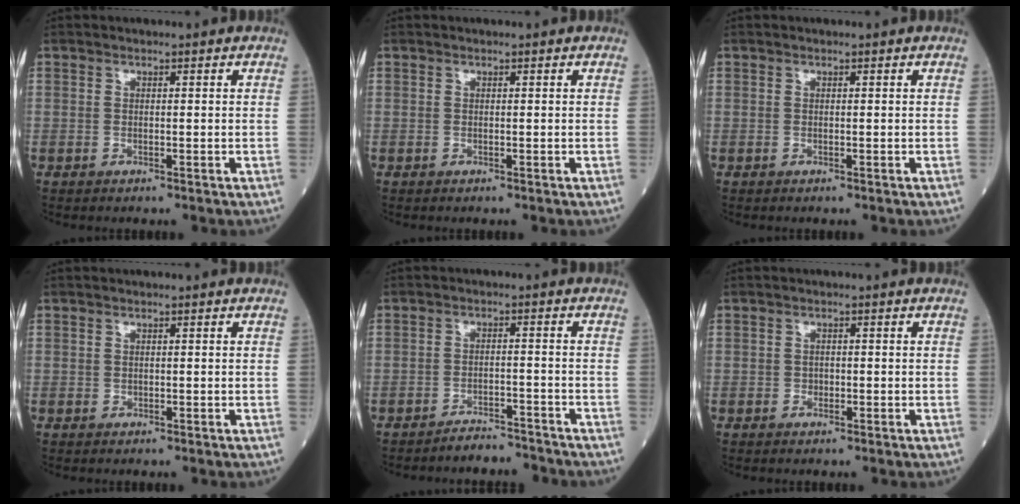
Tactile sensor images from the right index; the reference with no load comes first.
{"total": 0.0}
{"total": 0.0}
{"total": 0.0}
{"total": 4.3, "force": [-4.2, 0.6, -0.1], "torque": [0.006, -0.002, -0.068]}
{"total": 0.9, "force": [-0.3, 0.7, 0.4], "torque": [-0.003, 0.003, -0.006]}